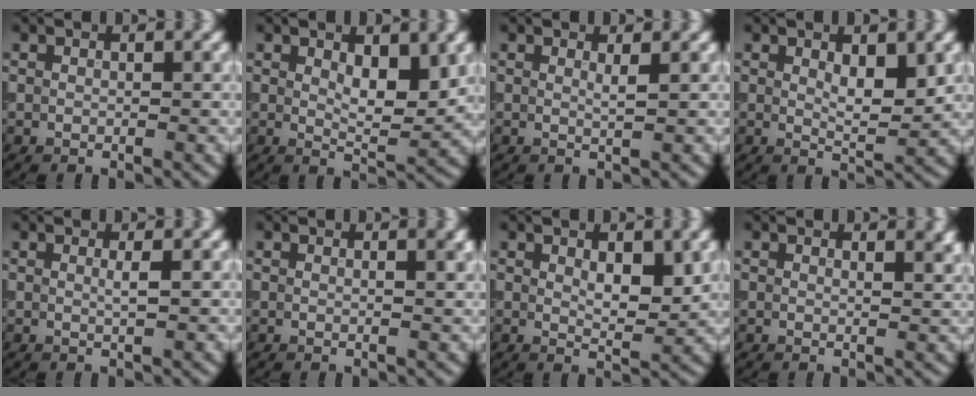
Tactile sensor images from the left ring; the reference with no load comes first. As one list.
[{"total": 3.5, "force": [1.2, 1.3, 3.0], "torque": [-0.050, -0.005, 0.021]}, {"total": 0.5, "force": [0.3, 0.1, 0.4], "torque": [-0.002, -0.003, 0.003]}, {"total": 2.6, "force": [0.9, 0.8, 2.3], "torque": [-0.037, -0.004, 0.016]}, {"total": 0.7, "force": [0.1, 0.1, 0.7], "torque": [-0.006, 0.001, -0.004]}, {"total": 0.9, "force": [0.4, 0.3, 0.8], "torque": [-0.004, 0.002, 0.001]}, {"total": 2.7, "force": [0.9, 1.1, 2.3], "torque": [-0.033, -0.004, 0.017]}, {"total": 1.7, "force": [1.3, 0.6, 0.8], "torque": [0.003, 0.002, 0.015]}]